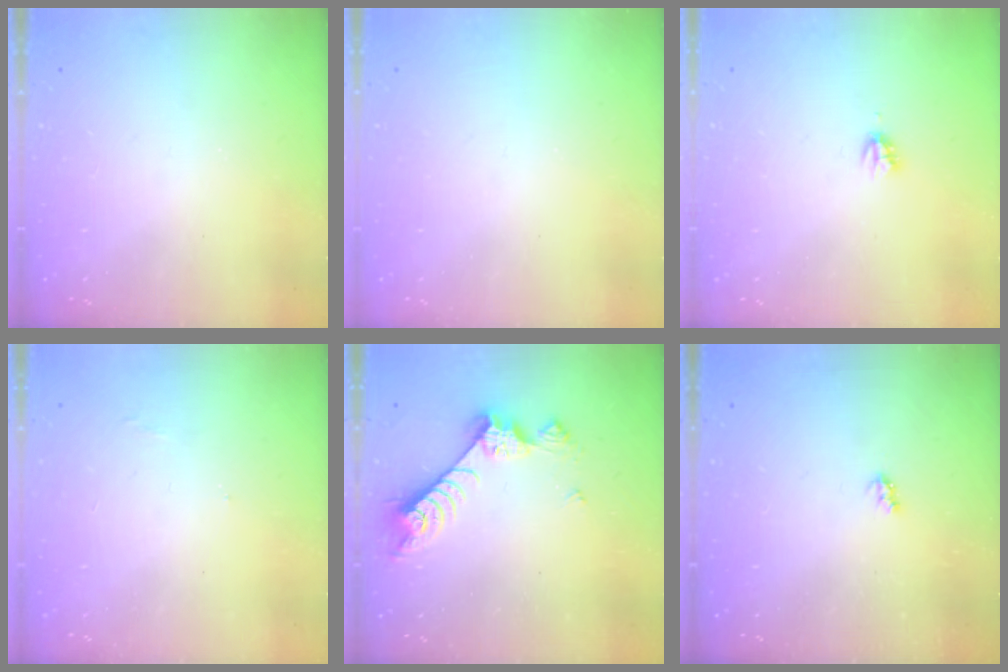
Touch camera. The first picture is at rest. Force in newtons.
{"total": 0.0}
{"total": 2.2, "press": 2.2, "slide": 0.3}
{"total": 3.7, "press": 3.7, "slide": 0.4}
{"total": 8.4, "press": 8.3, "slide": 0.8}
{"total": 2.6, "press": 2.6, "slide": 0.4}